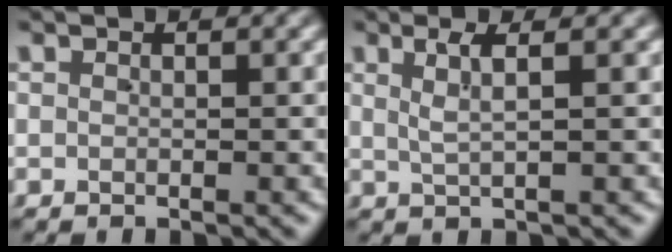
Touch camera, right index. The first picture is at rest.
{"total": 2.1, "force": [0.9, -0.1, 1.9], "torque": [-0.037, 0.001, 0.019]}